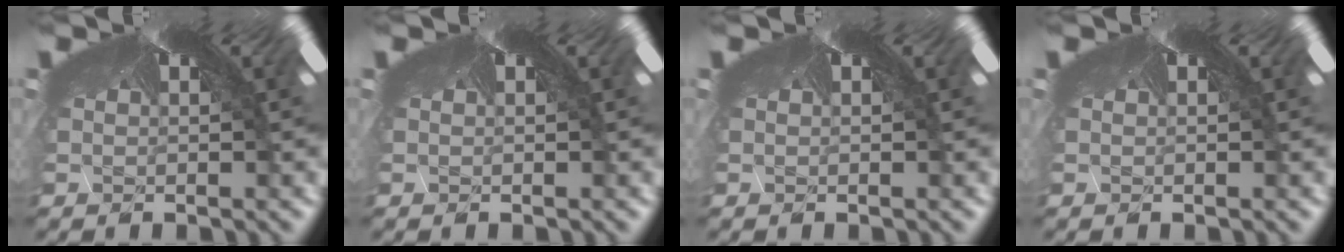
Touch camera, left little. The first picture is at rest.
{"total": 0.0}
{"total": 0.0}
{"total": 0.0}